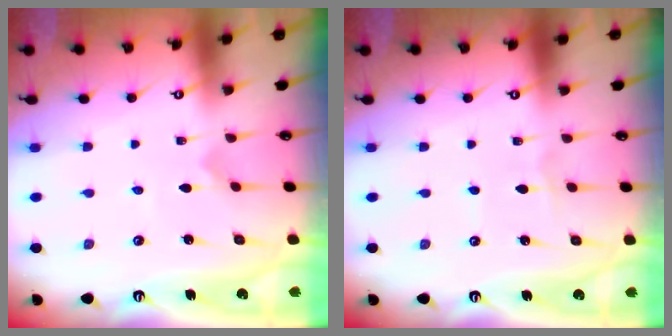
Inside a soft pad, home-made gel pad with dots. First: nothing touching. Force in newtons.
{"total": 1.5, "press": 1.4, "slide": 0.2}